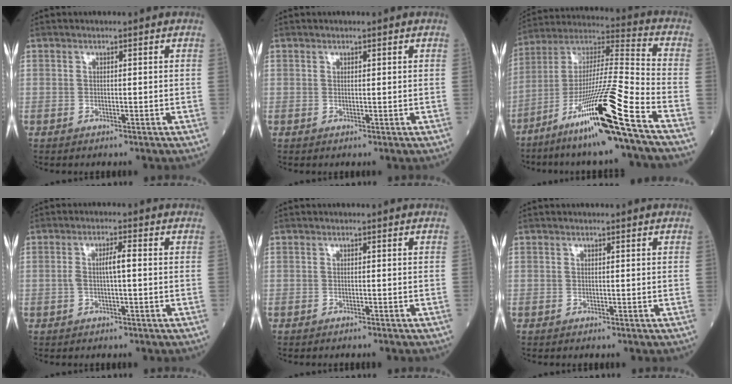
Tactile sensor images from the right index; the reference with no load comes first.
{"total": 0.0}
{"total": 19.6, "force": [-11.3, -1.5, 16.0], "torque": [-0.318, -0.032, -0.210]}
{"total": 3.1, "force": [0.0, 0.3, 3.1], "torque": [-0.060, 0.006, -0.001]}
{"total": 1.0, "force": [-0.9, -0.1, 0.3], "torque": [-0.005, 0.001, -0.014]}
{"total": 0.0}